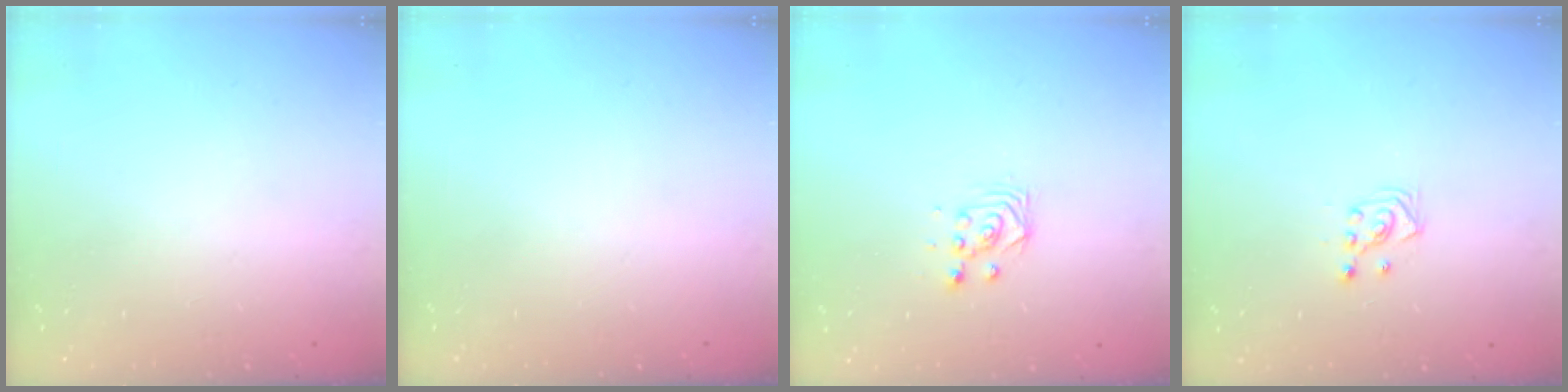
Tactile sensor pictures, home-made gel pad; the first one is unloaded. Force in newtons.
{"total": 0.0}
{"total": 2.9, "press": 2.9, "slide": 0.4}
{"total": 3.0, "press": 2.8, "slide": 1.0}